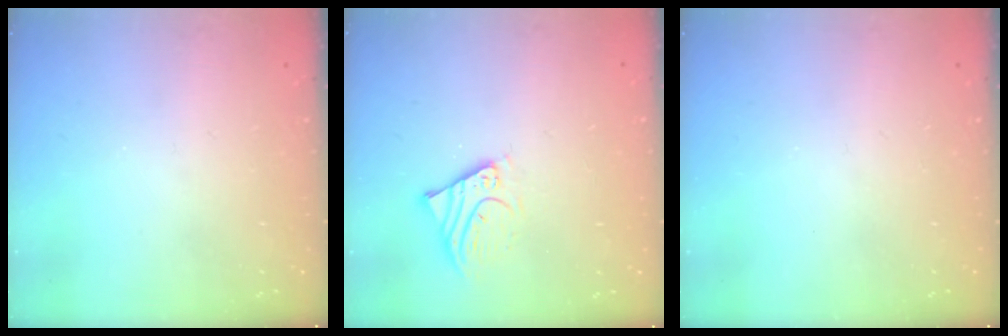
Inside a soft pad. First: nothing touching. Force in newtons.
{"total": 4.2, "press": 4.2, "slide": 0.3}
{"total": 0.0}